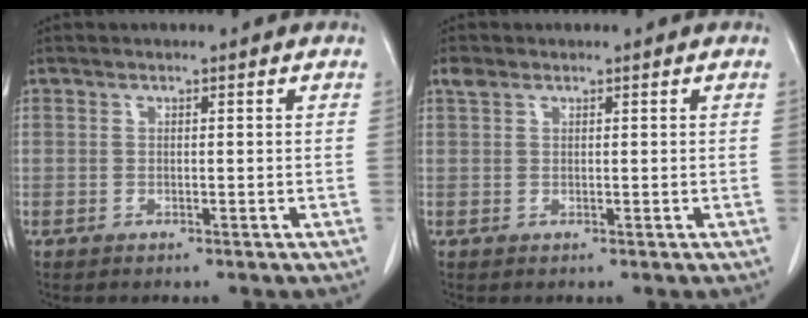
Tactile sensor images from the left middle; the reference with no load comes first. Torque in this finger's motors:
{"motor_torque": [0.29, -0.21, -0.04, 0.00]}